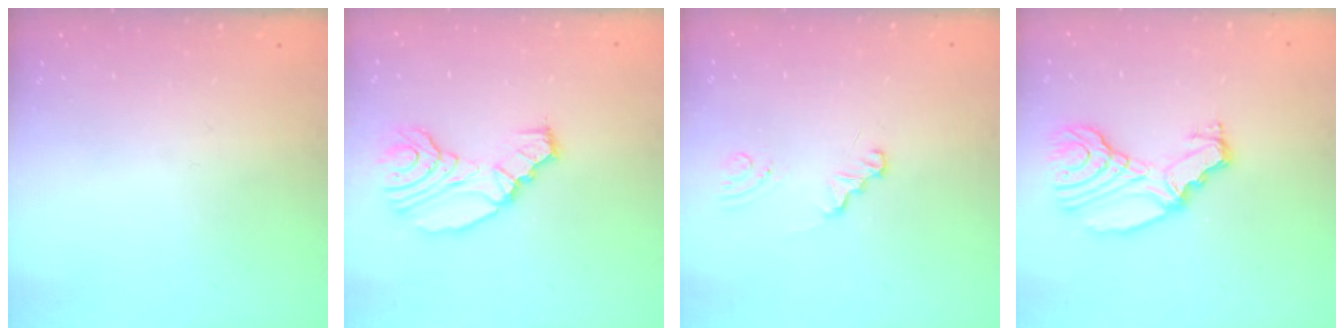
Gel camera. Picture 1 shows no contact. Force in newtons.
{"total": 13.9, "press": 13.2, "slide": 4.4}
{"total": 1.3, "press": 1.3, "slide": 0.1}
{"total": 12.1, "press": 12.1, "slide": 1.3}